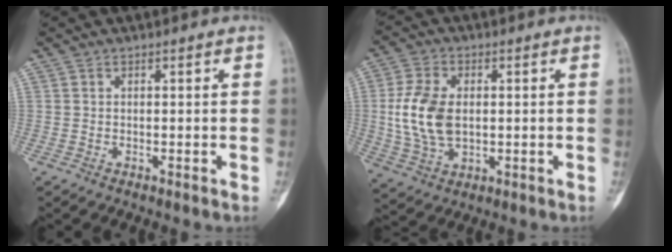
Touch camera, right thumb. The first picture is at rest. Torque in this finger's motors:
{"motor_torque": [0.85, 0.17, 1.06, -1.16, 0.37]}